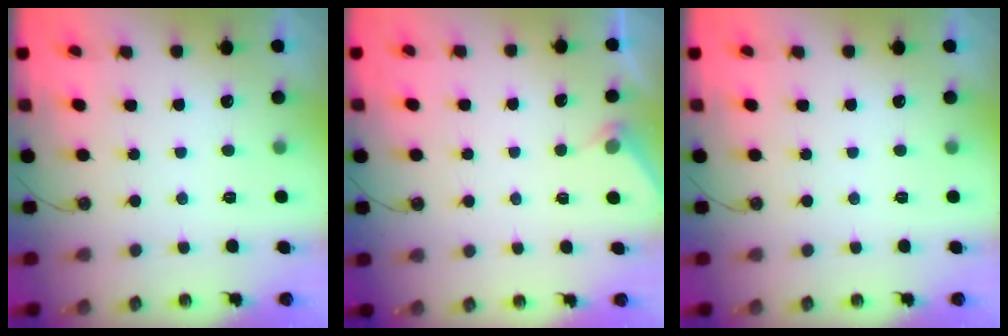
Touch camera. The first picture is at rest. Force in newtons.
{"total": 3.0, "press": 2.9, "slide": 0.4}
{"total": 0.0}